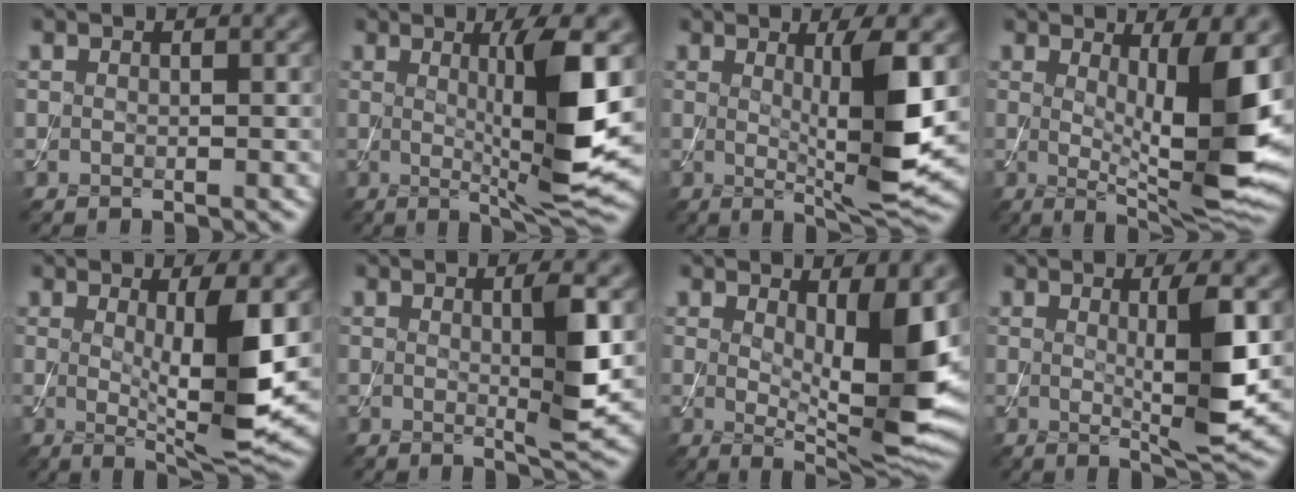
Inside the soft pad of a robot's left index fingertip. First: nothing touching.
{"total": 8.2, "force": [0.7, 1.2, 8.1], "torque": [-0.122, -0.013, 0.019]}
{"total": 7.0, "force": [0.8, 1.1, 6.8], "torque": [-0.107, -0.015, 0.020]}
{"total": 9.3, "force": [1.0, 2.0, 9.0], "torque": [-0.137, -0.025, 0.025]}
{"total": 7.1, "force": [0.6, 1.3, 7.0], "torque": [-0.109, -0.021, 0.019]}
{"total": 3.7, "force": [0.3, 0.4, 3.7], "torque": [-0.060, -0.008, 0.007]}
{"total": 8.5, "force": [1.0, 2.3, 8.1], "torque": [-0.121, -0.023, 0.023]}
{"total": 5.5, "force": [0.5, 0.8, 5.4], "torque": [-0.088, -0.010, 0.013]}